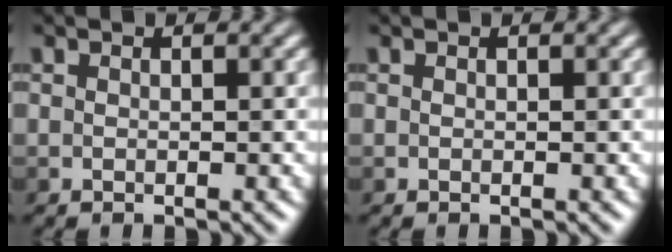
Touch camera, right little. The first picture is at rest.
{"total": 0.0}